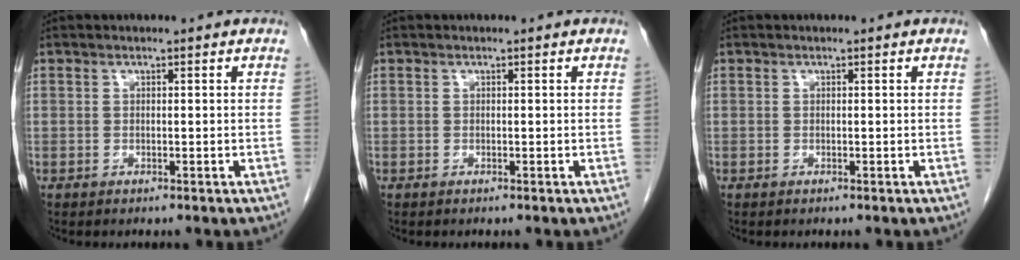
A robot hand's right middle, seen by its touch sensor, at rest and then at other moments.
{"total": 0.0}
{"total": 0.0}